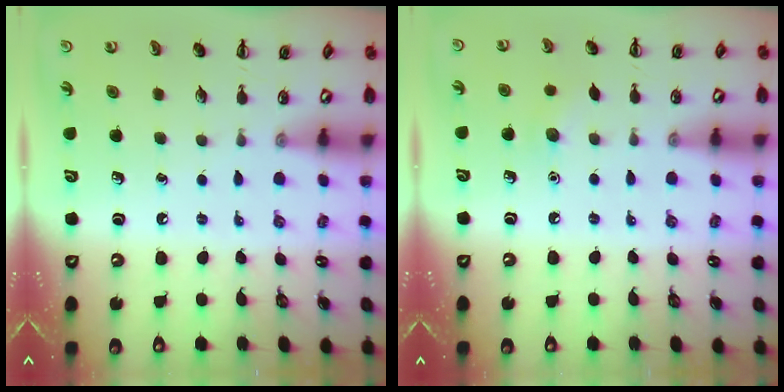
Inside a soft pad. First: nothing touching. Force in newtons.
{"total": 5.2, "press": 5.0, "slide": 1.3}